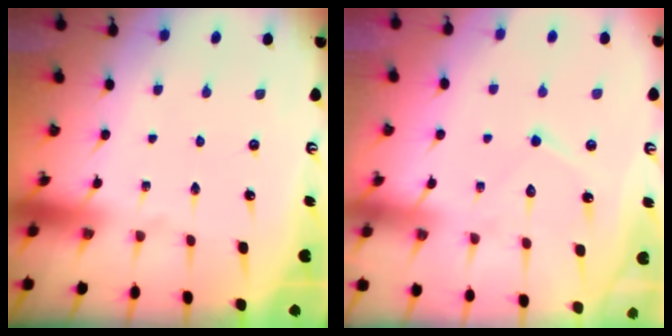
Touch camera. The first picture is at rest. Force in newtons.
{"total": 8.4, "press": 8.4, "slide": 0.7}